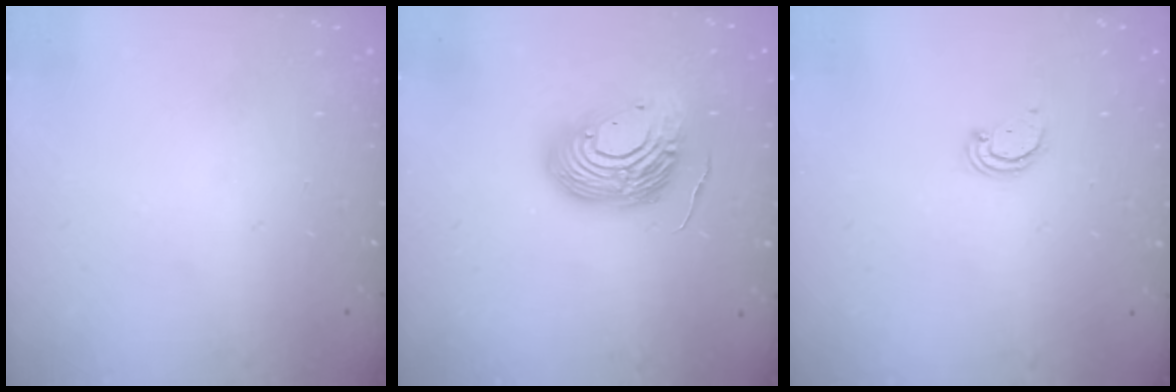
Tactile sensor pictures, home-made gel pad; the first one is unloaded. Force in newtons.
{"total": 14.0, "press": 13.8, "slide": 2.2}
{"total": 2.2, "press": 2.2, "slide": 0.1}